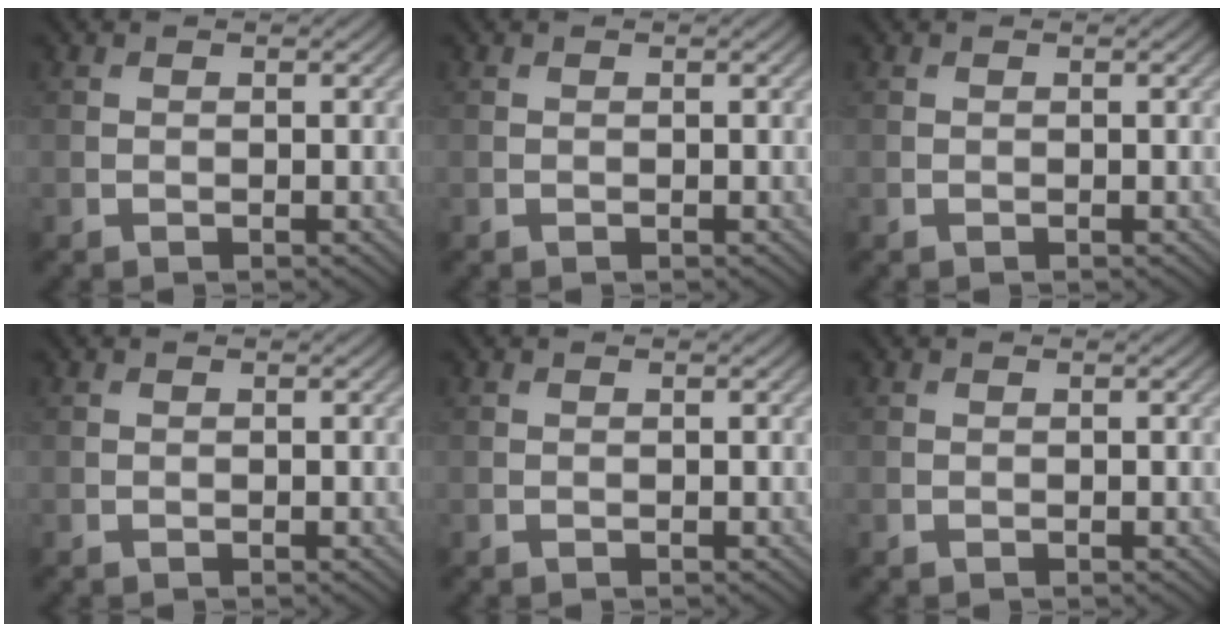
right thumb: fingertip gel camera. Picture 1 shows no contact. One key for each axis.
{"total": 0.0}
{"total": 0.0}
{"total": 0.0}
{"total": 0.0}
{"total": 0.0}